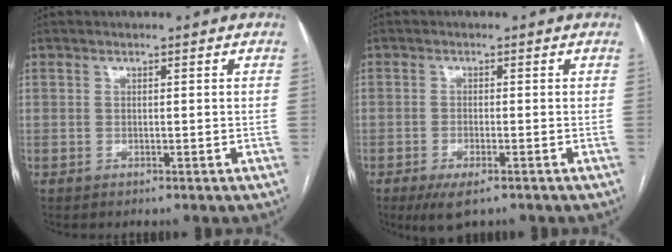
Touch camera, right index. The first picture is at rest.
{"total": 4.5, "force": [-2.8, 1.2, 3.2], "torque": [-0.058, -0.008, -0.042]}